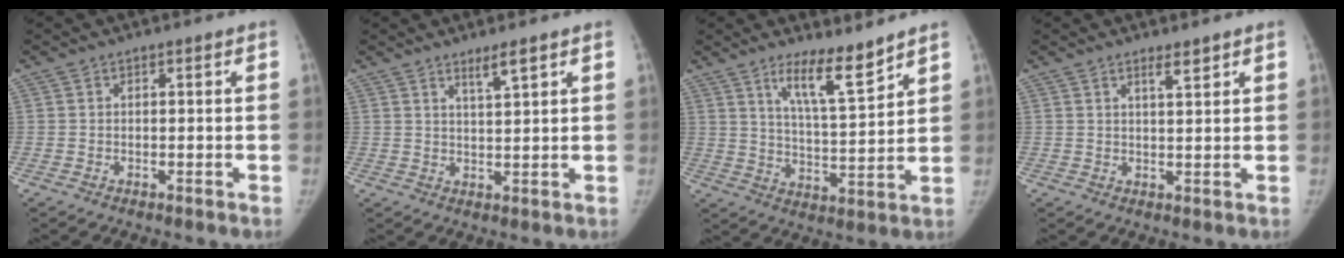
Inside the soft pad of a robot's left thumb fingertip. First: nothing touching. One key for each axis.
{"total": 3.2, "fx": 2.3, "fy": 0.2, "fz": 2.2, "tx": -0.038, "ty": -0.020, "tz": 0.043}
{"total": 9.3, "fx": 6.9, "fy": 1.4, "fz": 6.1, "tx": -0.096, "ty": -0.062, "tz": 0.125}
{"total": 2.3, "fx": 1.7, "fy": 0.4, "fz": 1.5, "tx": -0.021, "ty": -0.014, "tz": 0.030}